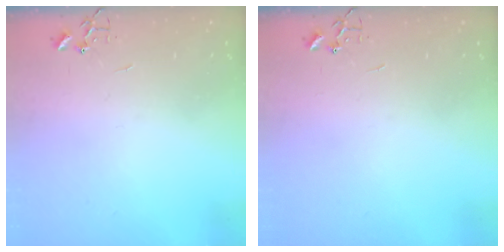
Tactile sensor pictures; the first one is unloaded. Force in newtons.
{"total": 0.0}